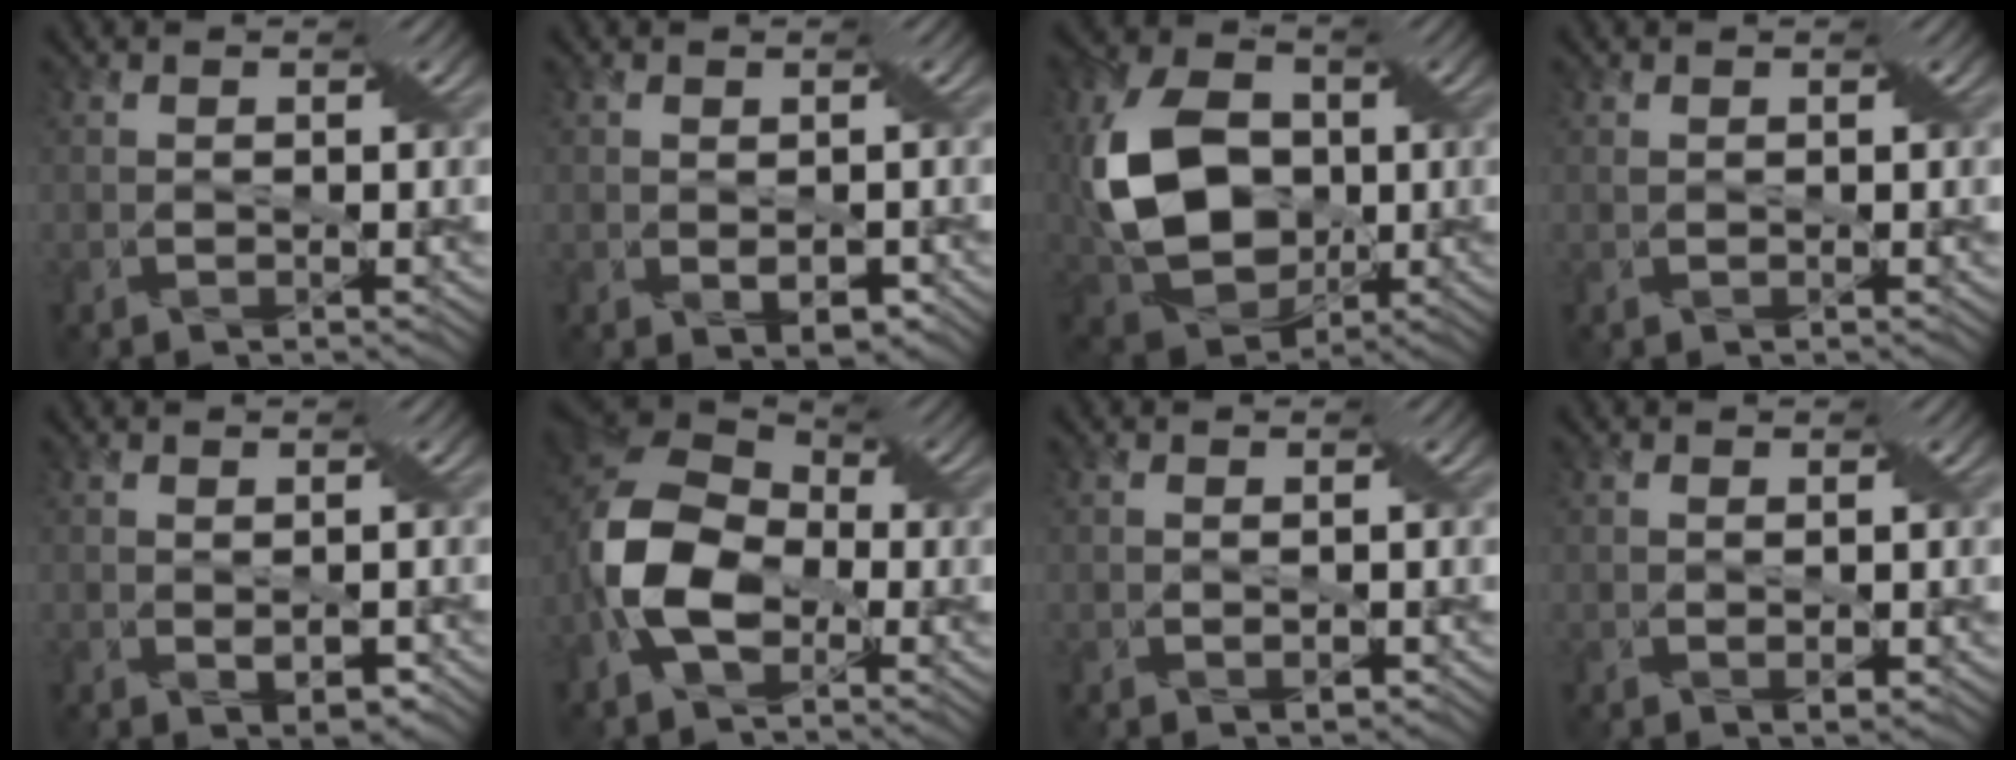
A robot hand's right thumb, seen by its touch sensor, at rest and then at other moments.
{"total": 2.6, "force": [-0.3, 1.6, 2.0], "torque": [-0.038, -0.012, 0.005]}
{"total": 13.0, "force": [-0.1, 9.3, 9.1], "torque": [-0.227, 0.000, -0.001]}
{"total": 0.0}
{"total": 2.3, "force": [-0.3, 1.1, 1.9], "torque": [-0.038, -0.013, 0.003]}
{"total": 10.9, "force": [-3.2, 6.8, 7.9], "torque": [-0.209, -0.010, -0.068]}
{"total": 1.1, "force": [-0.5, 0.5, 0.8], "torque": [-0.011, -0.006, -0.005]}
{"total": 1.4, "force": [-0.2, 0.4, 1.3], "torque": [-0.023, -0.007, 0.002]}